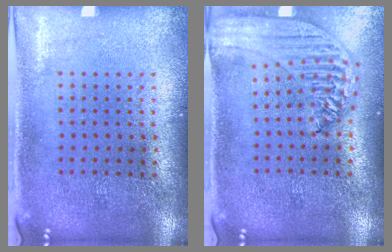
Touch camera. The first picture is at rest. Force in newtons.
{"total": 1.8, "press": 1.7, "slide": 0.6}